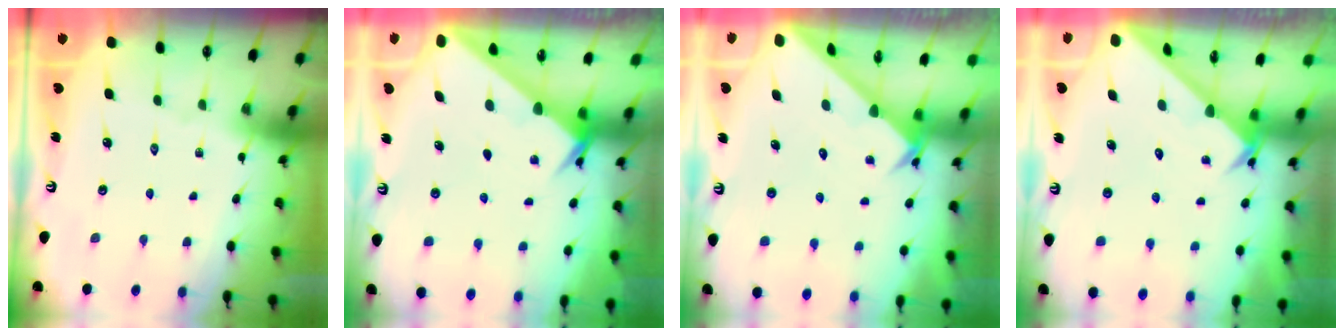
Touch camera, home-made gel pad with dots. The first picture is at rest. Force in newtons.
{"total": 2.4, "press": 2.4, "slide": 0.3}
{"total": 2.7, "press": 2.7, "slide": 0.2}
{"total": 2.4, "press": 2.4, "slide": 0.2}